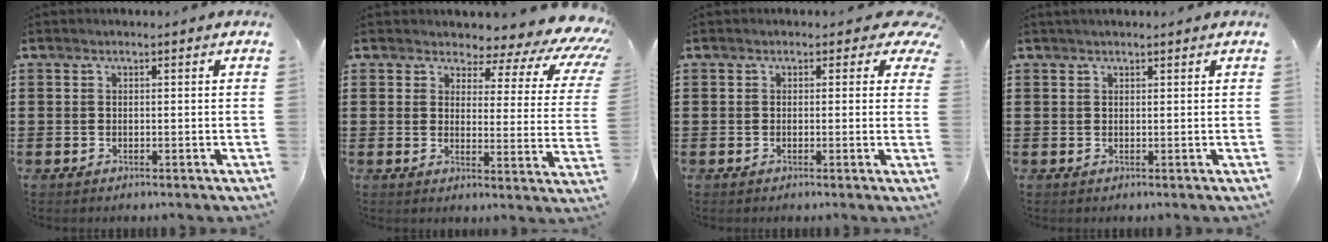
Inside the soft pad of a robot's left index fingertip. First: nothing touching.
{"total": 4.6, "force": [3.4, 2.0, 2.3], "torque": [-0.051, -0.026, 0.051]}
{"total": 1.9, "force": [0.8, 1.3, 1.2], "torque": [-0.015, 0.003, 0.008]}
{"total": 0.9, "force": [0.8, 0.2, 0.4], "torque": [-0.007, 0.002, 0.015]}